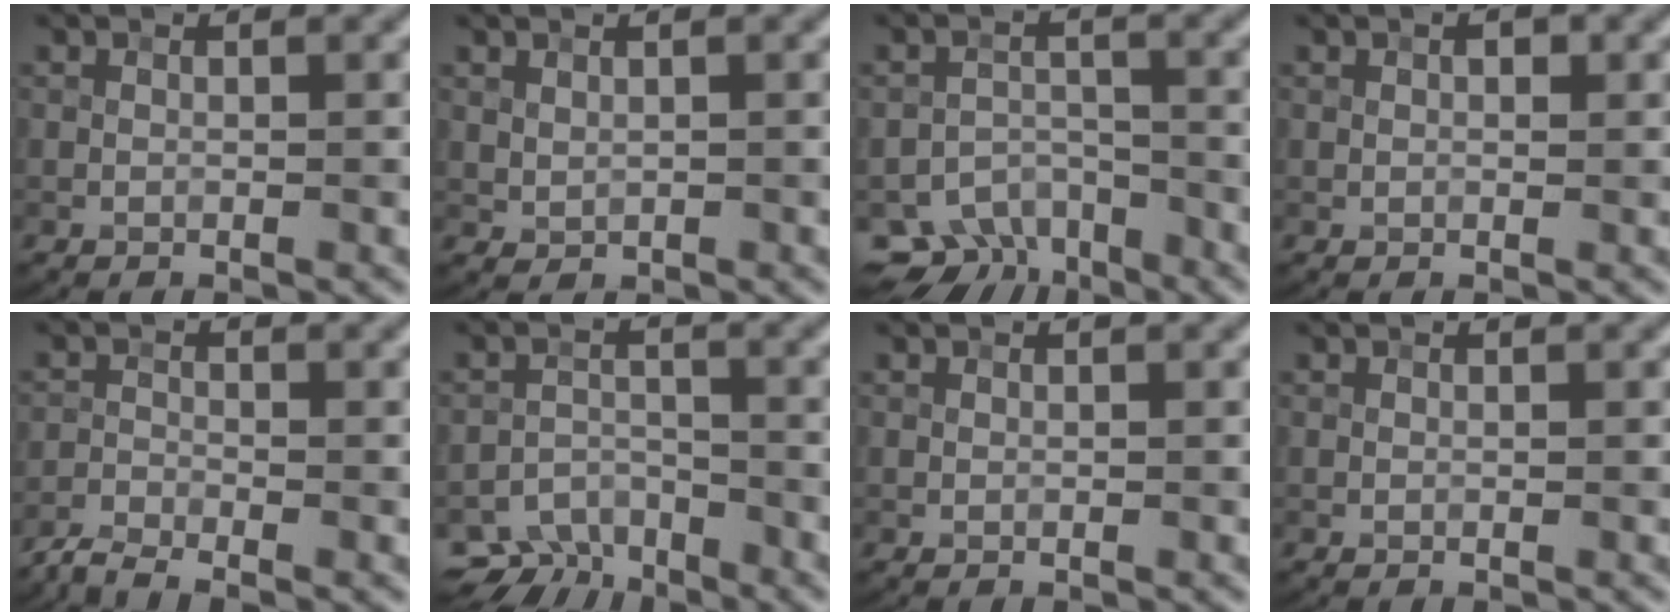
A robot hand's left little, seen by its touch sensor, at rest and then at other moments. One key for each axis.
{"total": 0.9, "fx": 0.4, "fy": 0.6, "fz": 0.5, "tx": -0.010, "ty": -0.002, "tz": 0.012}
{"total": 6.8, "fx": -5.5, "fy": 3.6, "fz": 1.9, "tx": -0.017, "ty": -0.014, "tz": -0.086}
{"total": 0.8, "fx": 0.2, "fy": 0.5, "fz": 0.6, "tx": -0.011, "ty": 0.002, "tz": 0.003}
{"total": 2.7, "fx": -2.6, "fy": 0.1, "fz": 0.7, "tx": -0.020, "ty": -0.002, "tz": -0.060}
{"total": 4.4, "fx": -3.7, "fy": 2.1, "fz": 1.0, "tx": -0.005, "ty": -0.005, "tz": -0.066}
{"total": 0.0}
{"total": 0.0}